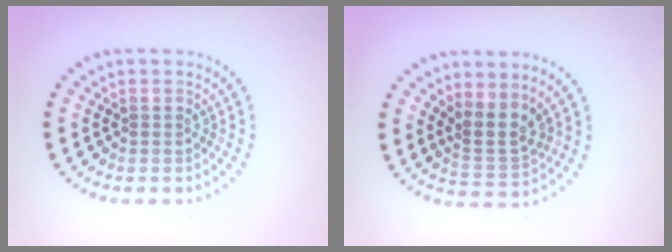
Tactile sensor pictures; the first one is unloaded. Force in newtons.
{"total": 2.8, "press": 2.1, "slide": 1.9}